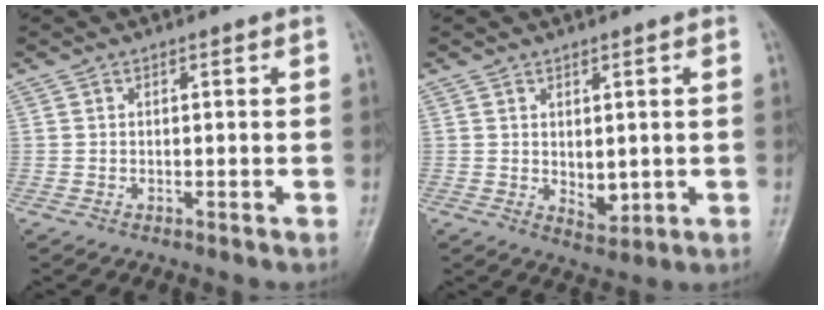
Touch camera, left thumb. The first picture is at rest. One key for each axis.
{"total": 4.3, "fx": 0.2, "fy": 2.6, "fz": 3.4, "tx": -0.038, "ty": -0.013, "tz": 0.013}